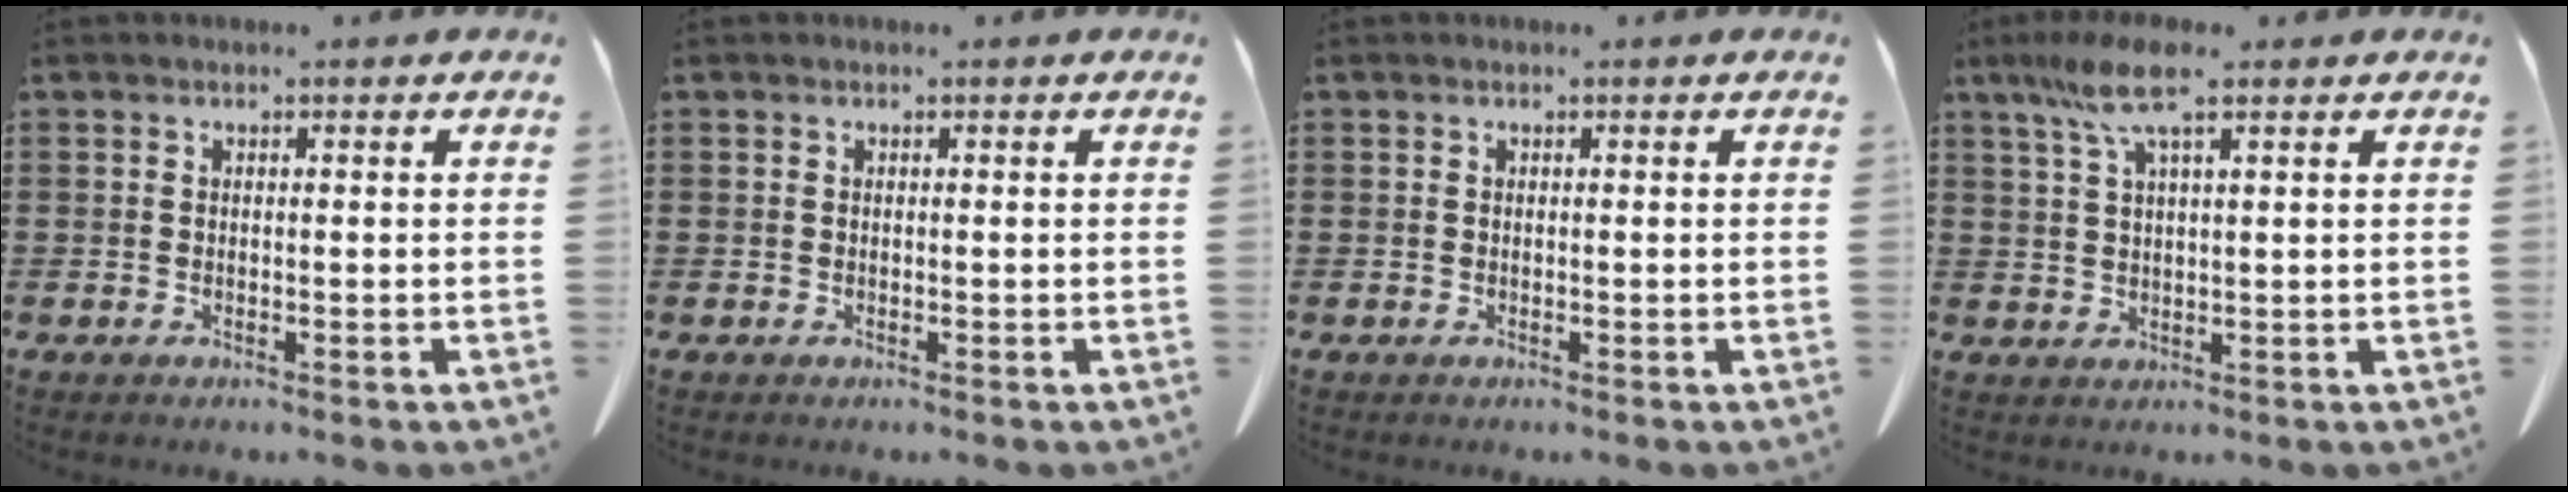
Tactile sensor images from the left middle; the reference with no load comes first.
{"total": 0.0}
{"total": 0.0}
{"total": 7.0, "force": [4.1, 1.1, 5.6], "torque": [-0.117, 0.002, 0.072]}